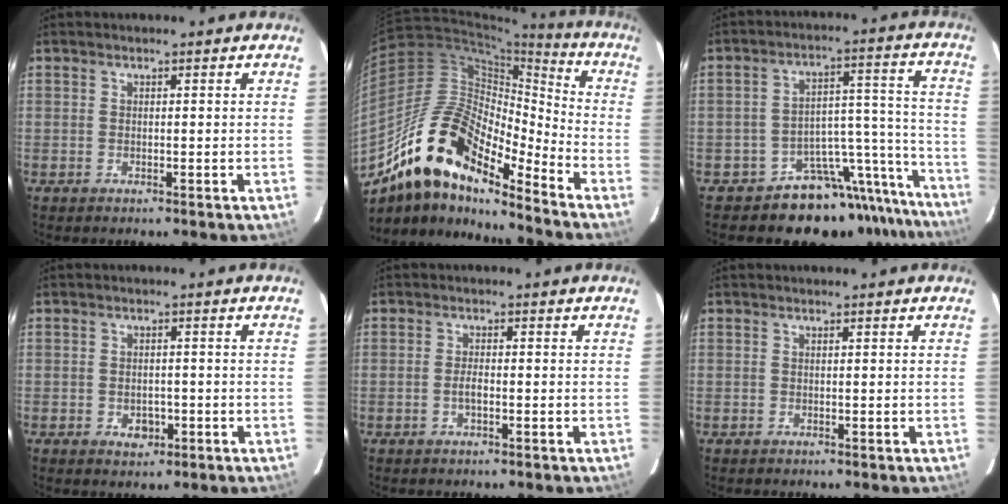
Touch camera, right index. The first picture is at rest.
{"total": 18.9, "force": [-14.2, 6.3, 10.8], "torque": [-0.184, -0.002, -0.277]}
{"total": 17.5, "force": [-16.2, 6.4, 1.9], "torque": [-0.005, 0.072, -0.237]}
{"total": 3.2, "force": [-1.4, 2.3, 1.6], "torque": [-0.030, 0.002, -0.016]}
{"total": 2.6, "force": [-1.0, 0.7, 2.3], "torque": [-0.048, 0.001, -0.020]}
{"total": 0.0}